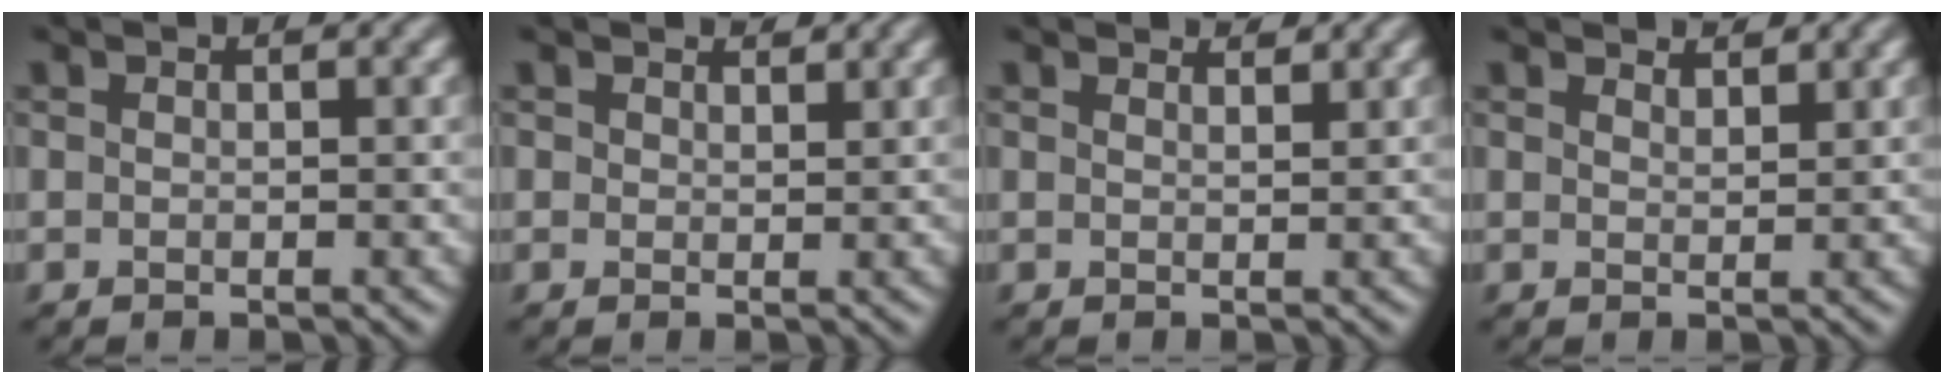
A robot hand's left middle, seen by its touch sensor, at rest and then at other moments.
{"total": 1.0, "force": [0.9, 0.4, -0.2], "torque": [0.004, -0.001, 0.013]}
{"total": 2.3, "force": [2.1, 0.7, 0.6], "torque": [0.012, 0.003, 0.009]}
{"total": 1.9, "force": [1.9, 0.1, 0.0], "torque": [0.004, -0.002, 0.024]}